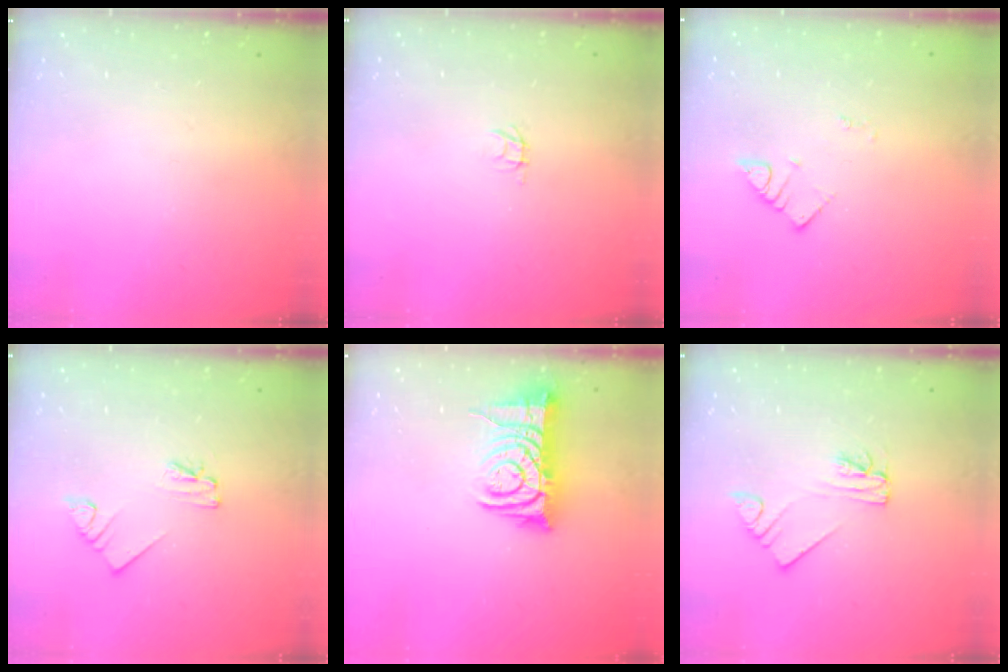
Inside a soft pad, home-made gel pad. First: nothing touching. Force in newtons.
{"total": 1.8, "press": 1.8, "slide": 0.1}
{"total": 2.7, "press": 2.7, "slide": 0.4}
{"total": 2.3, "press": 2.3, "slide": 0.1}
{"total": 10.7, "press": 10.6, "slide": 1.2}
{"total": 2.2, "press": 2.2, "slide": 0.1}